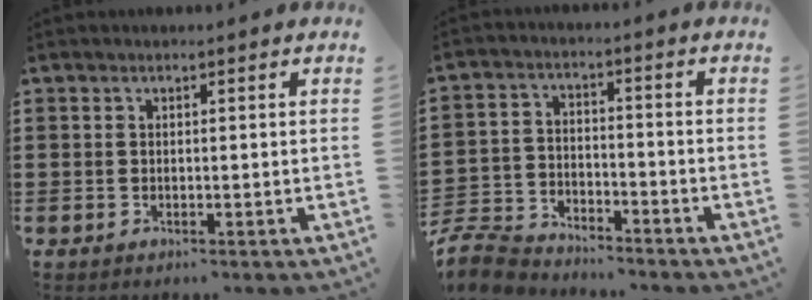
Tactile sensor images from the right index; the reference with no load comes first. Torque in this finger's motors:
{"motor_torque": [-1.37, 0.77, -1.05, -0.21]}